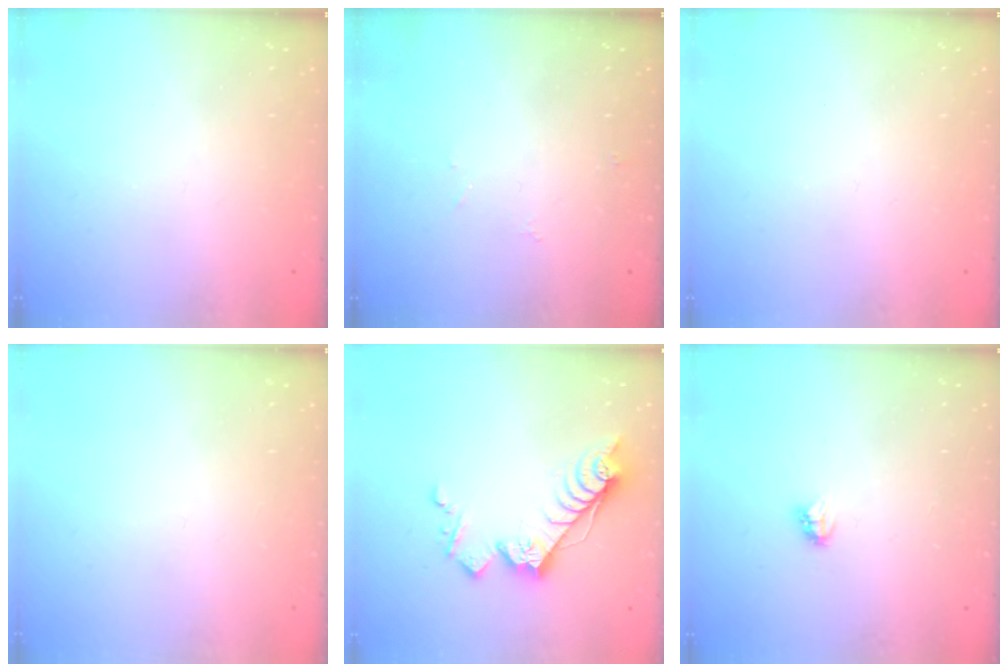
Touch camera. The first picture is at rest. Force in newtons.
{"total": 2.9, "press": 2.8, "slide": 0.8}
{"total": 0.0}
{"total": 0.0}
{"total": 13.9, "press": 13.9, "slide": 0.5}
{"total": 2.7, "press": 2.7, "slide": 0.3}